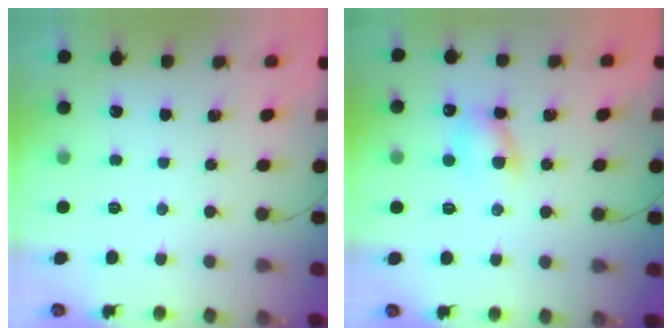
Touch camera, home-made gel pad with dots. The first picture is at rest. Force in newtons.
{"total": 6.7, "press": 6.6, "slide": 1.3}